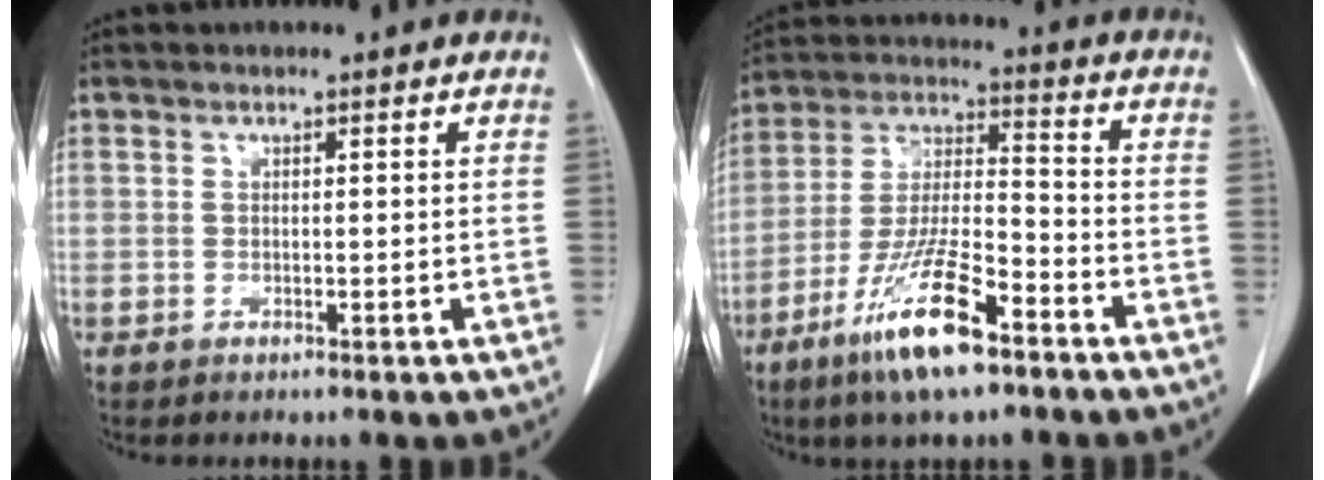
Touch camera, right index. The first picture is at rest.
{"total": 14.1, "force": [-8.6, 2.5, 10.9], "torque": [-0.218, -0.022, -0.158]}